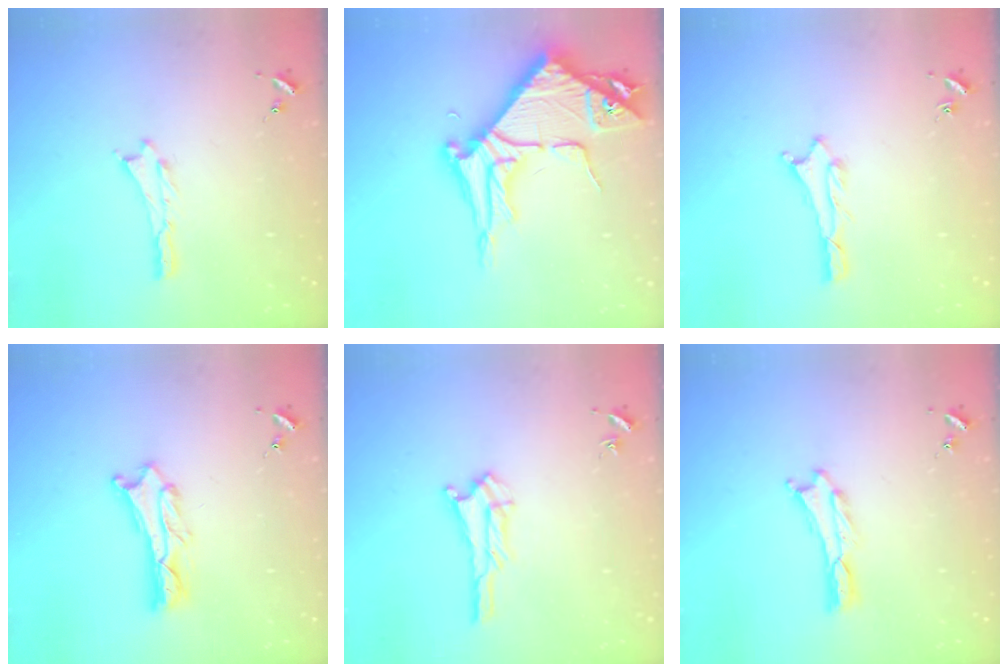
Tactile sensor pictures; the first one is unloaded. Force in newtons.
{"total": 8.7, "press": 8.6, "slide": 1.0}
{"total": 1.1, "press": 1.0, "slide": 0.1}
{"total": 2.6, "press": 2.6, "slide": 0.3}
{"total": 2.3, "press": 2.2, "slide": 0.2}
{"total": 0.0}